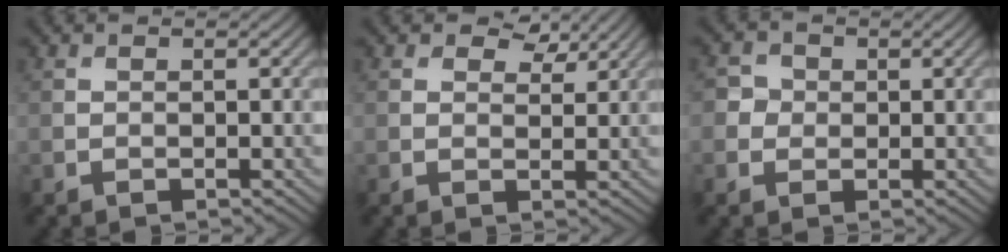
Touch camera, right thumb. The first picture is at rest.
{"total": 3.3, "force": [2.2, 1.7, 1.7], "torque": [-0.027, -0.003, 0.035]}
{"total": 2.2, "force": [0.1, 2.1, 0.5], "torque": [-0.012, 0.002, -0.002]}